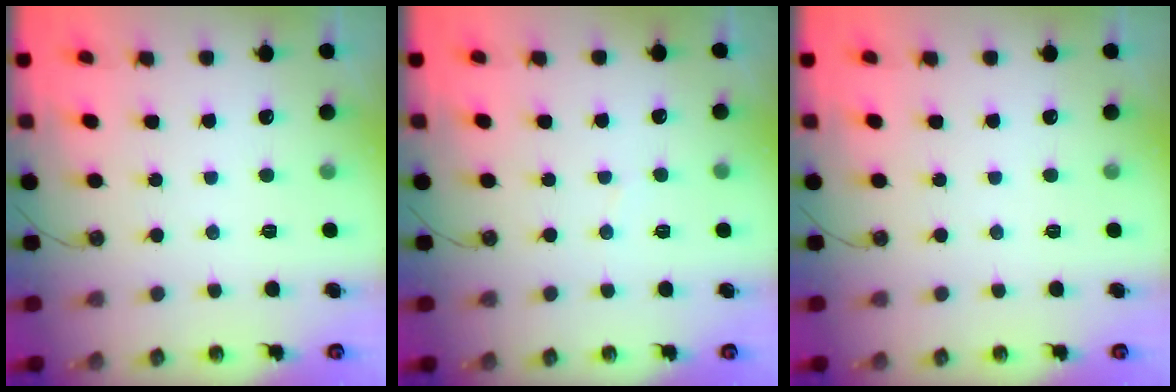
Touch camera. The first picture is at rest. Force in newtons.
{"total": 2.3, "press": 2.3, "slide": 0.2}
{"total": 0.0}